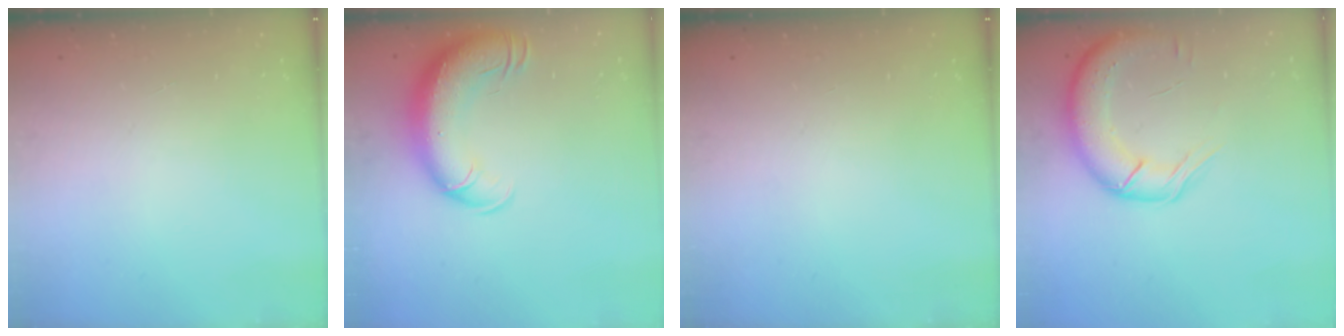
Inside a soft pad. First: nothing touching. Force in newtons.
{"total": 15.1, "press": 14.7, "slide": 3.6}
{"total": 0.0}
{"total": 14.4, "press": 14.0, "slide": 3.5}